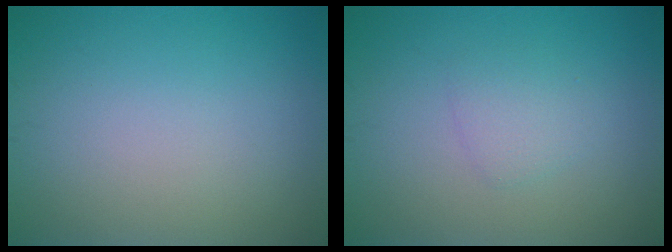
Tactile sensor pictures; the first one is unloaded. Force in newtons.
{"total": 1.5, "press": 1.5, "slide": 0.0}